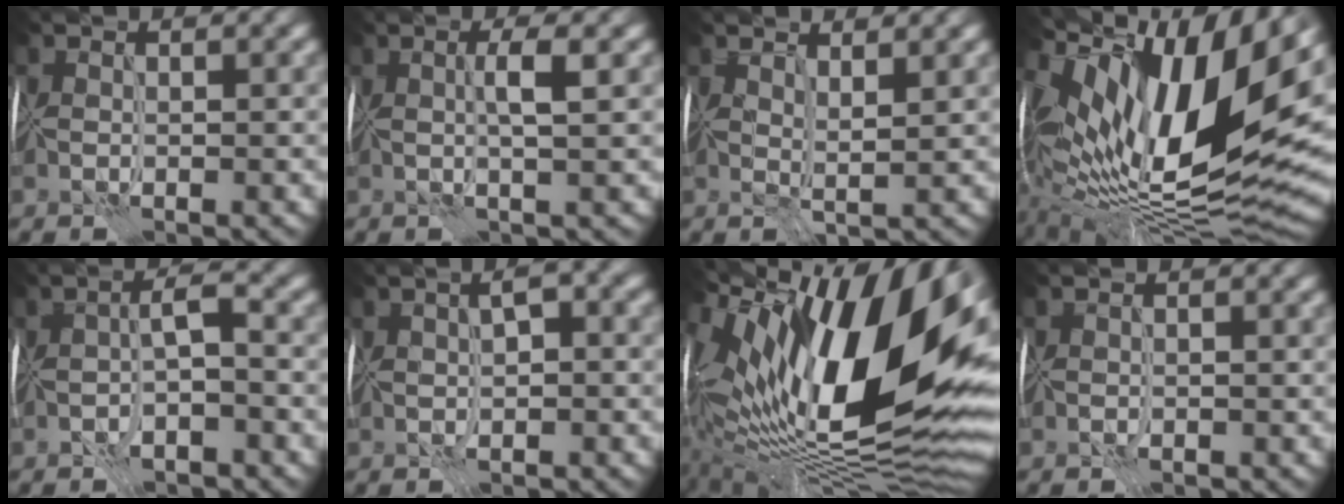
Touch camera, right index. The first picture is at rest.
{"total": 2.0, "force": [0.8, -0.4, 1.8], "torque": [-0.033, 0.005, 0.011]}
{"total": 2.0, "force": [1.5, -0.1, 1.3], "torque": [-0.024, 0.000, 0.025]}
{"total": 16.4, "force": [4.6, 6.9, 14.1], "torque": [-0.252, 0.020, 0.065]}
{"total": 2.9, "force": [-0.7, 0.8, 2.7], "torque": [-0.046, 0.005, -0.017]}
{"total": 3.3, "force": [0.6, 1.8, 2.8], "torque": [-0.033, 0.016, 0.013]}
{"total": 18.1, "force": [3.9, 7.5, 16.0], "torque": [-0.264, 0.019, 0.052]}
{"total": 0.6, "force": [-0.4, 0.3, 0.3], "torque": [-0.003, -0.004, -0.006]}